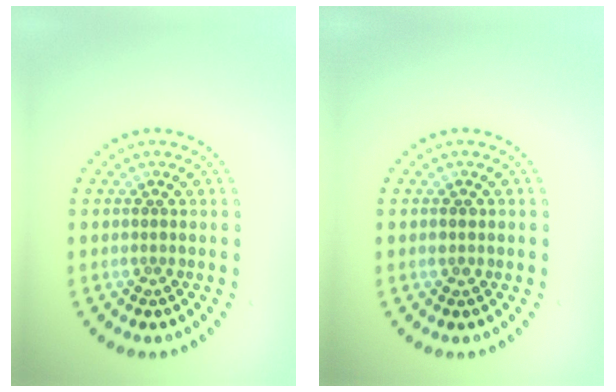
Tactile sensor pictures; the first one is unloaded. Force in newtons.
{"total": 0.9, "press": 0.9, "slide": 0.1}